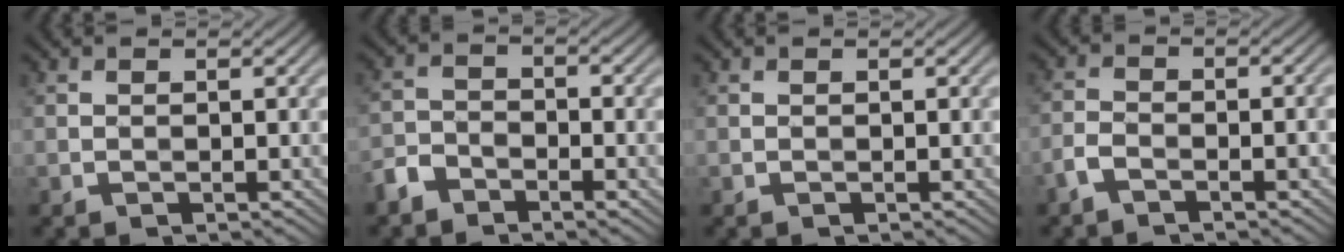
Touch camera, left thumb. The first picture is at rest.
{"total": 4.1, "force": [-3.2, 1.9, 1.7], "torque": [-0.033, -0.003, -0.075]}
{"total": 0.0}
{"total": 3.6, "force": [-2.5, 1.1, 2.4], "torque": [-0.049, 0.001, -0.057]}